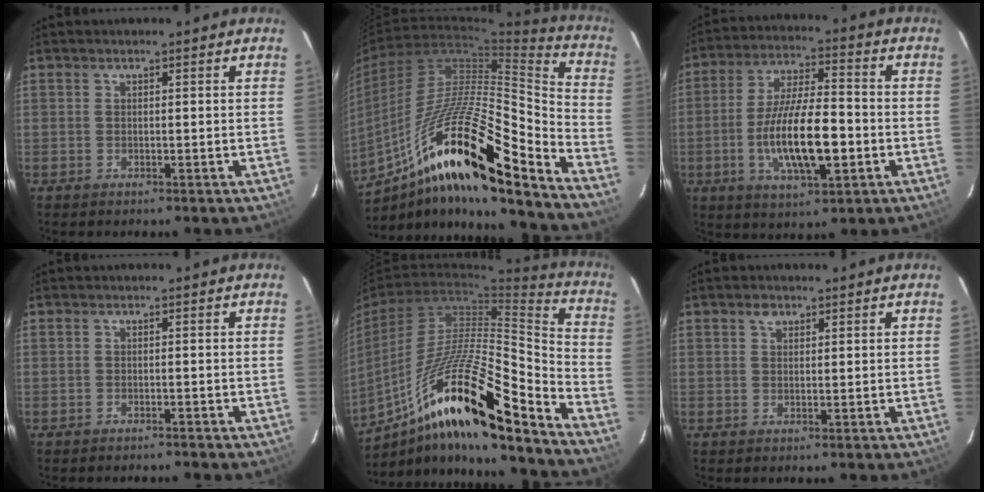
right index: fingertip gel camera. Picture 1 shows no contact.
{"total": 24.3, "force": [-14.3, 3.8, 19.2], "torque": [-0.312, -0.021, -0.259]}
{"total": 14.9, "force": [-3.7, 4.5, 13.7], "torque": [-0.265, -0.007, -0.062]}
{"total": 1.5, "force": [-1.5, 0.1, 0.2], "torque": [-0.013, 0.001, -0.022]}
{"total": 22.9, "force": [-15.0, 2.7, 17.1], "torque": [-0.274, -0.024, -0.263]}
{"total": 1.5, "force": [0.9, 1.1, 0.6], "torque": [-0.010, 0.006, 0.015]}